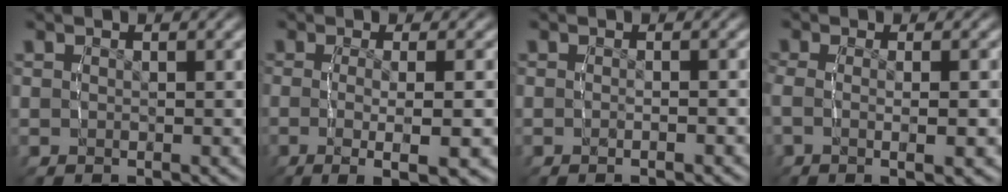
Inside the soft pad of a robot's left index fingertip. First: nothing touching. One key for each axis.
{"total": 5.5, "fx": -2.4, "fy": 1.0, "fz": 4.8, "tx": -0.084, "ty": -0.021, "tz": -0.026}
{"total": 0.9, "fx": -0.7, "fy": -0.3, "fz": 0.4, "tx": -0.006, "ty": 0.003, "tz": -0.014}
{"total": 2.9, "fx": -0.7, "fy": 0.5, "fz": 2.7, "tx": -0.063, "ty": -0.009, "tz": -0.005}